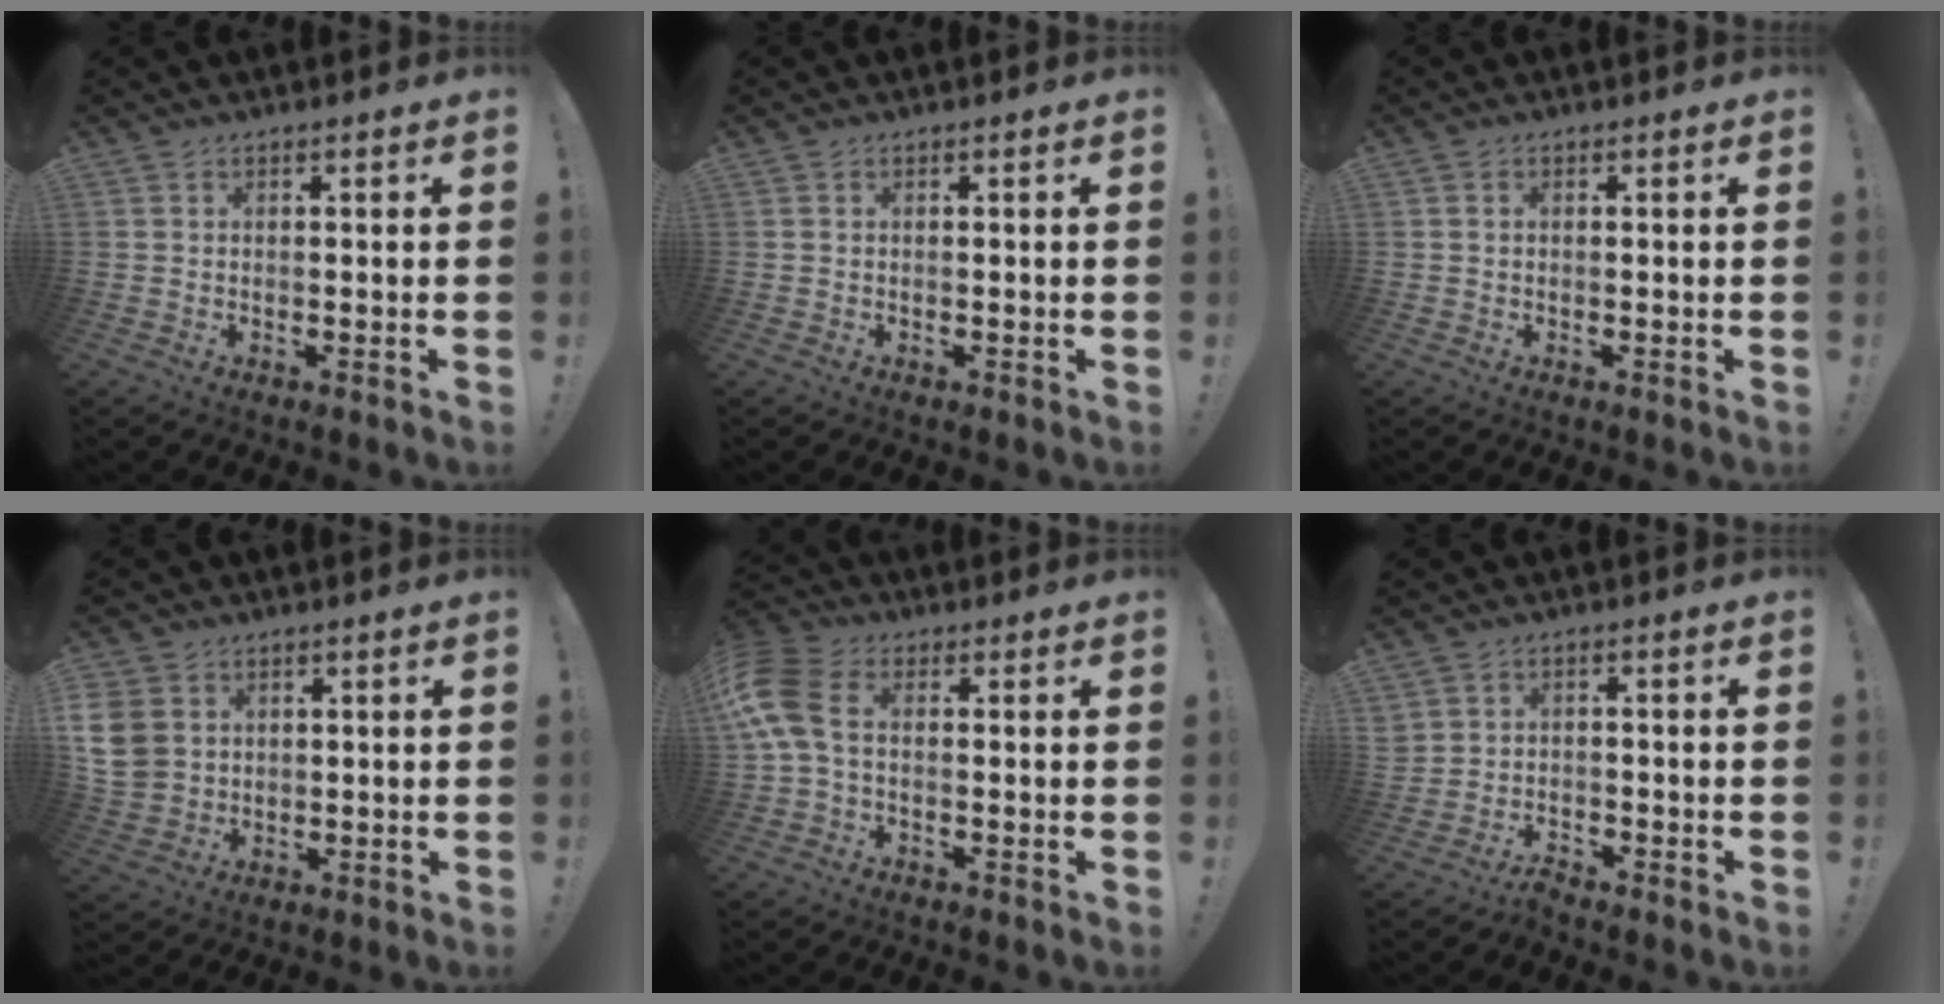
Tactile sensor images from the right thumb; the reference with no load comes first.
{"total": 0.0}
{"total": 0.6, "force": [-0.1, 0.5, 0.2], "torque": [-0.009, 0.004, -0.001]}
{"total": 9.0, "force": [2.1, 7.5, 4.4], "torque": [-0.101, -0.006, 0.045]}
{"total": 10.9, "force": [1.0, 6.7, 8.5], "torque": [-0.195, 0.007, 0.023]}
{"total": 2.8, "force": [-2.6, 0.8, 0.4], "torque": [-0.019, 0.008, -0.050]}